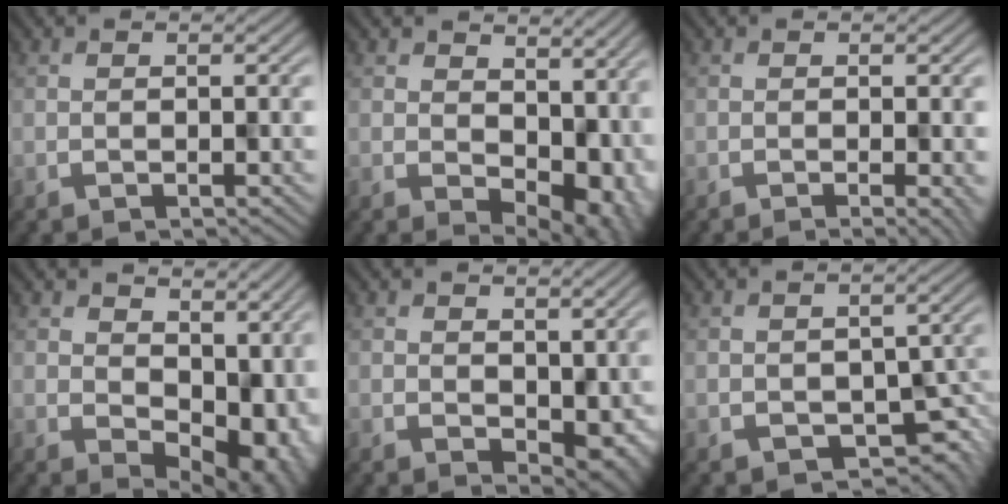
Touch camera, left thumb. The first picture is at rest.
{"total": 8.5, "force": [0.7, 5.8, 6.1], "torque": [-0.076, -0.029, 0.030]}
{"total": 2.6, "force": [-1.2, 0.5, 2.3], "torque": [-0.031, 0.001, -0.014]}
{"total": 10.4, "force": [1.9, 7.2, 7.3], "torque": [-0.089, -0.035, 0.054]}
{"total": 3.5, "force": [0.4, 2.6, 2.3], "torque": [-0.029, -0.023, 0.017]}
{"total": 4.4, "force": [-2.0, 3.1, 2.4], "torque": [-0.021, -0.016, -0.017]}